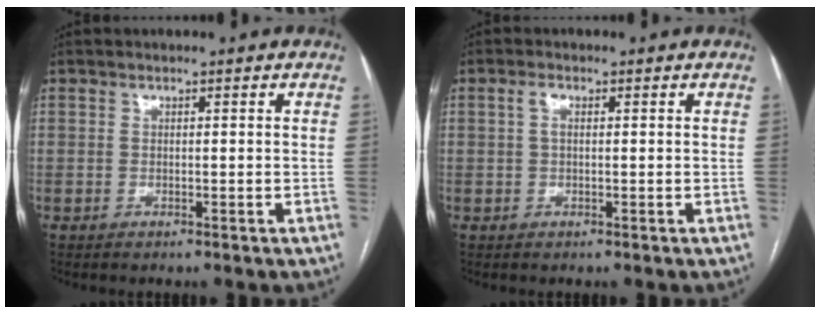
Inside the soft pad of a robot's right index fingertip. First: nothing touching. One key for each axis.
{"total": 1.6, "fx": 0.4, "fy": 0.7, "fz": 1.4, "tx": -0.031, "ty": 0.007, "tz": 0.007}